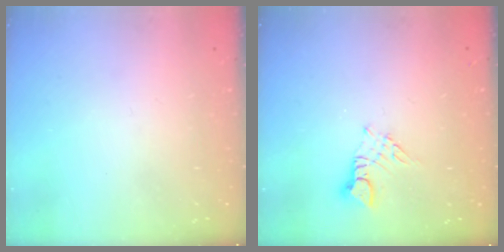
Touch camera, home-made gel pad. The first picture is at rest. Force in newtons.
{"total": 3.1, "press": 3.1, "slide": 0.3}